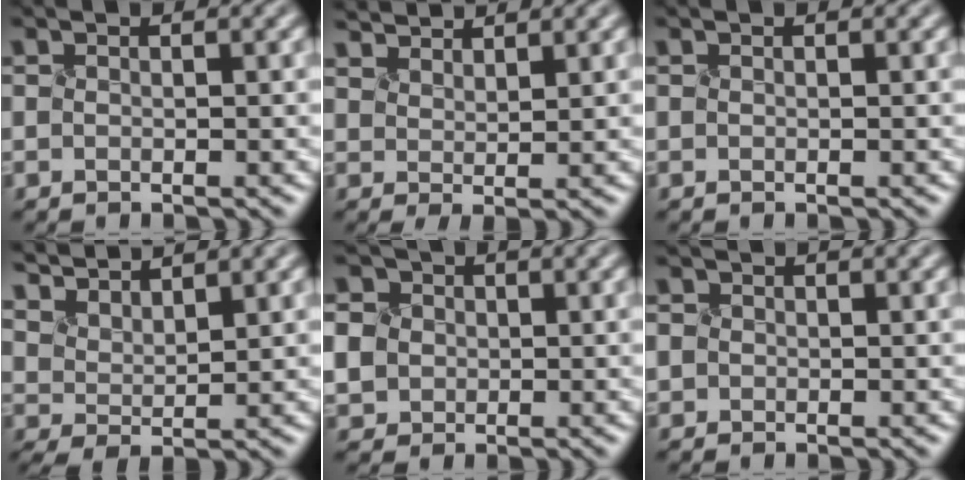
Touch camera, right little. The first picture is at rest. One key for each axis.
{"total": 3.0, "fx": 2.8, "fy": 0.6, "fz": 0.9, "tx": -0.030, "ty": -0.011, "tz": 0.058}
{"total": 0.0}
{"total": 4.5, "fx": 4.0, "fy": 1.0, "fz": 1.8, "tx": -0.054, "ty": -0.003, "tz": 0.082}
{"total": 6.8, "fx": 1.5, "fy": 6.1, "fz": 2.6, "tx": -0.076, "ty": 0.025, "tz": 0.012}
{"total": 1.8, "fx": 0.5, "fy": 1.6, "fz": 0.6, "tx": 0.003, "ty": 0.010, "tz": -0.002}